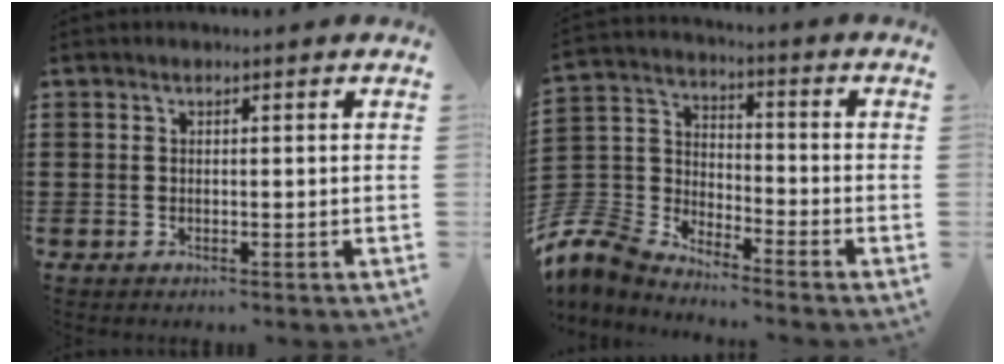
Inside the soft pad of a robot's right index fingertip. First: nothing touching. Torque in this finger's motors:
{"motor_torque": [-2.14, 0.00, -1.05, -0.21]}